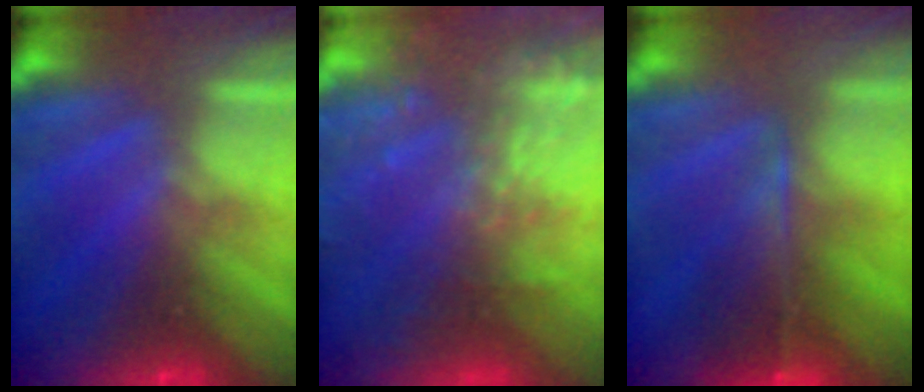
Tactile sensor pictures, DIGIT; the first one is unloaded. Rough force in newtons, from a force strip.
{"total": 5.9}
{"total": 7.7}